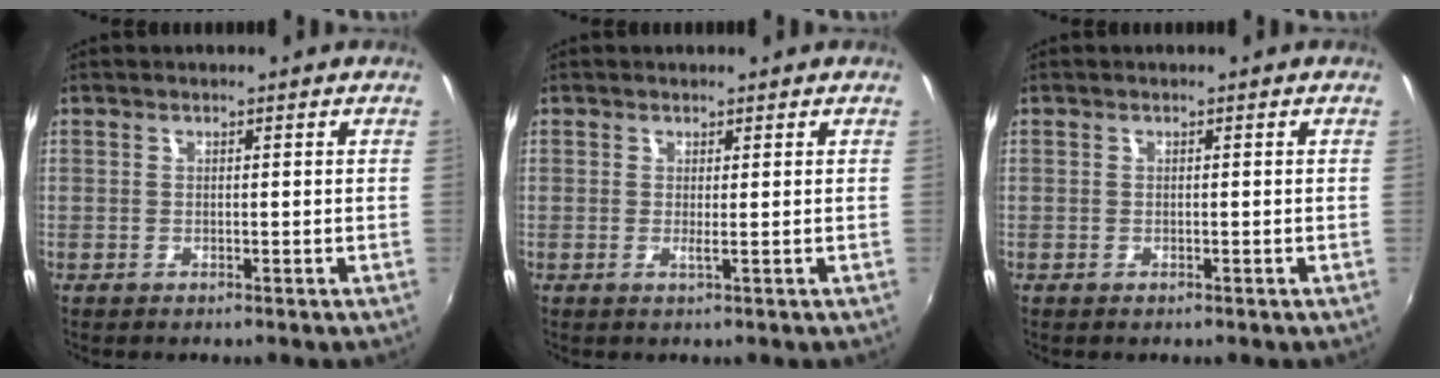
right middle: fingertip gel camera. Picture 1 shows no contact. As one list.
[{"total": 0.8, "force": [0.2, -0.3, 0.7], "torque": [-0.016, -0.005, 0.002]}, {"total": 0.0}]